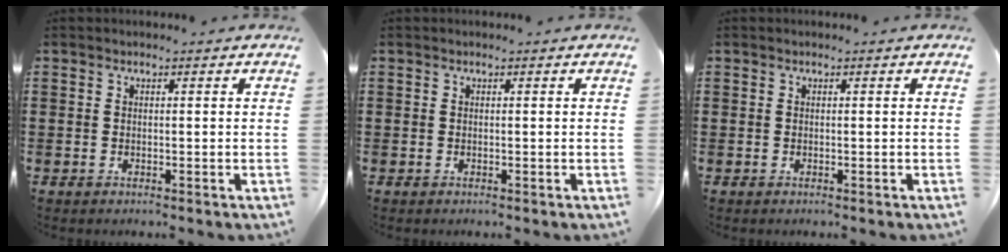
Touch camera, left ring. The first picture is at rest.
{"total": 0.0}
{"total": 0.0}